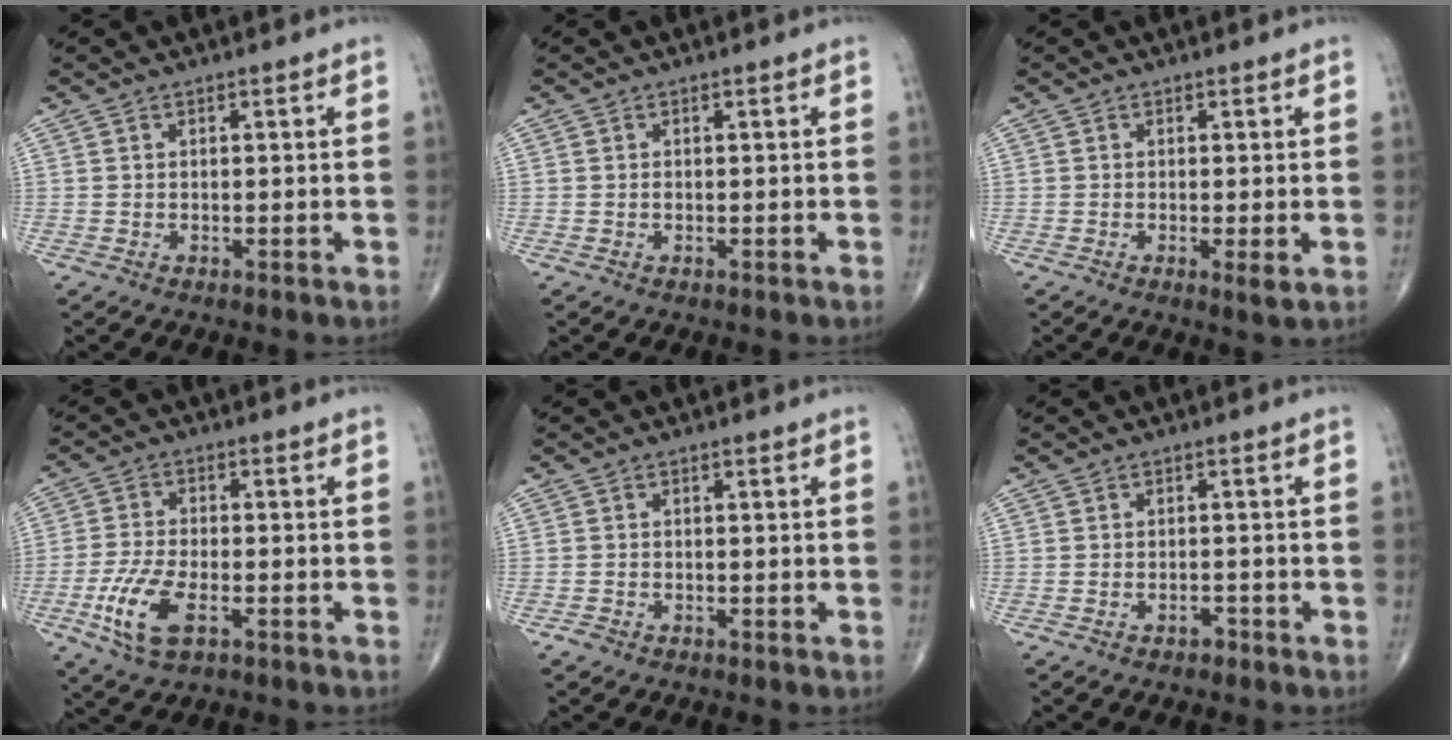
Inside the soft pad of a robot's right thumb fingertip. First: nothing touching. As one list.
[{"total": 0.0}, {"total": 2.0, "force": [-0.3, 0.3, 2.0], "torque": [-0.040, -0.009, -0.006]}, {"total": 9.4, "force": [-3.6, 4.2, 7.6], "torque": [-0.168, 0.006, -0.065]}, {"total": 1.0, "force": [-0.8, 0.7, 0.3], "torque": [-0.008, 0.001, -0.016]}, {"total": 1.4, "force": [-1.0, 0.8, 0.6], "torque": [-0.007, 0.005, -0.016]}]